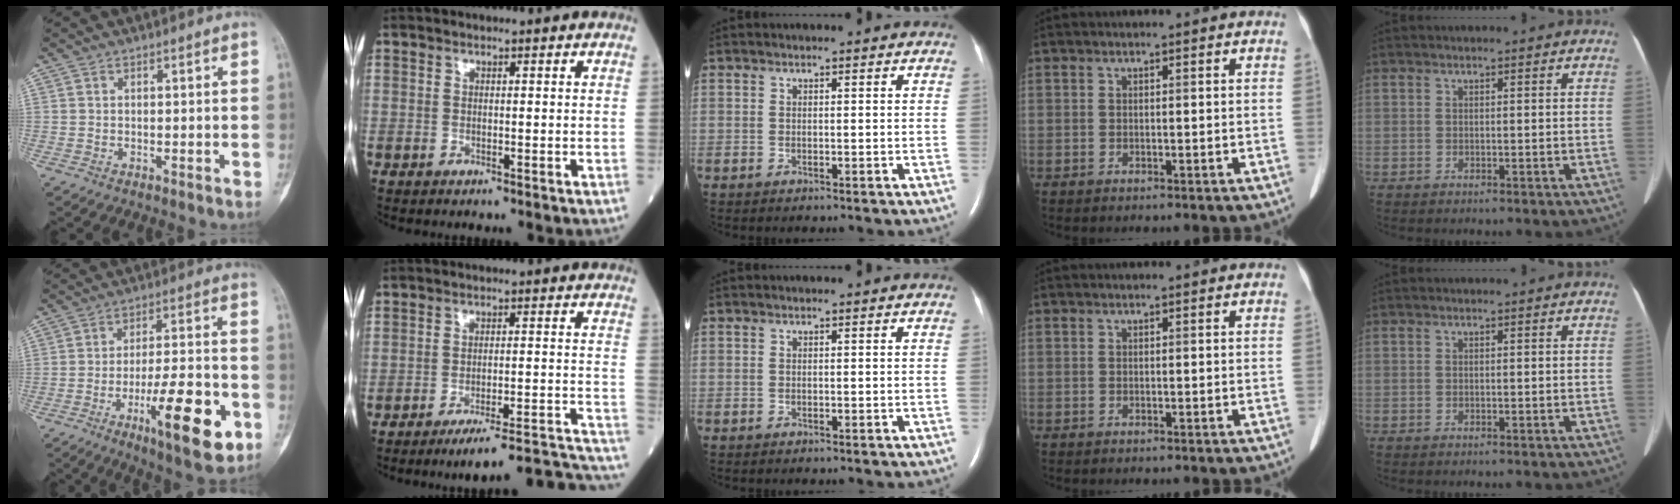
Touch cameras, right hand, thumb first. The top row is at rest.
{"thumb": {"total": 17.3, "force": [-6.8, 4.8, 15.1], "torque": [-0.228, 0.024, -0.098]}, "index": {"total": 18.7, "force": [-17.8, -1.0, 5.5], "torque": [-0.012, 0.006, -0.231]}}